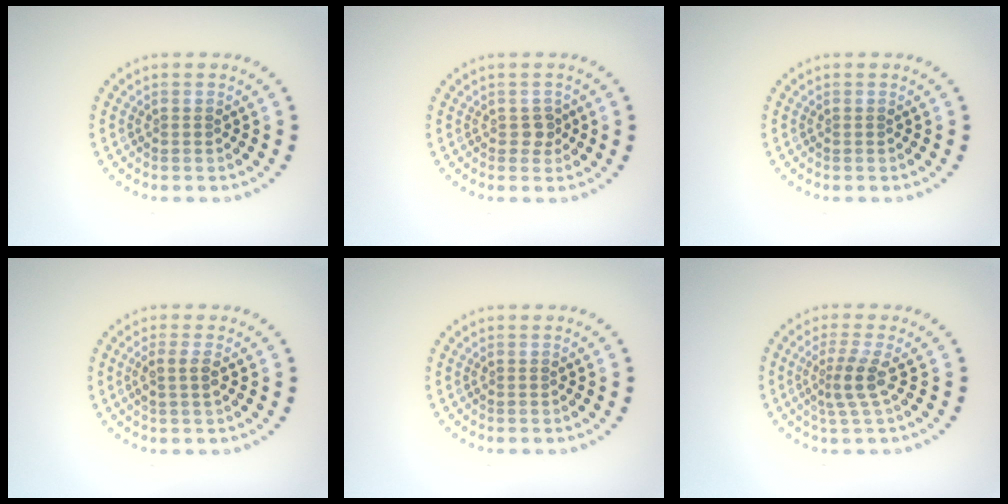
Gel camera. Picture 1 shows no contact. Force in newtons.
{"total": 1.1, "press": 1.0, "slide": 0.5}
{"total": 0.0}
{"total": 1.7, "press": 1.5, "slide": 0.8}
{"total": 0.0}
{"total": 2.5, "press": 1.7, "slide": 1.8}